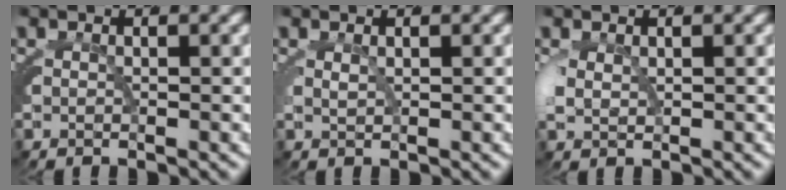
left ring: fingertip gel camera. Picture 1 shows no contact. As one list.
[{"total": 0.9, "force": [0.7, 0.2, 0.5], "torque": [-0.018, -0.012, 0.021]}, {"total": 1.5, "force": [0.4, 0.8, 1.2], "torque": [-0.042, -0.015, 0.021]}]